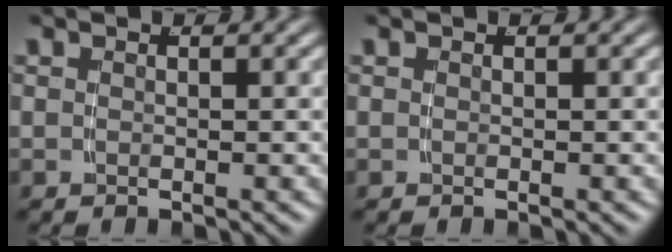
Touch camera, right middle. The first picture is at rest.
{"total": 0.0}